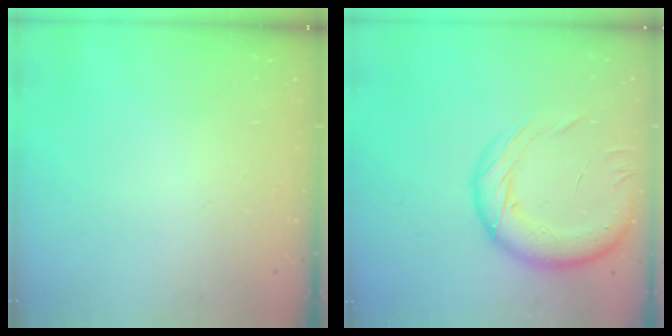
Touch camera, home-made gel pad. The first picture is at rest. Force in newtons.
{"total": 19.1, "press": 18.6, "slide": 4.3}